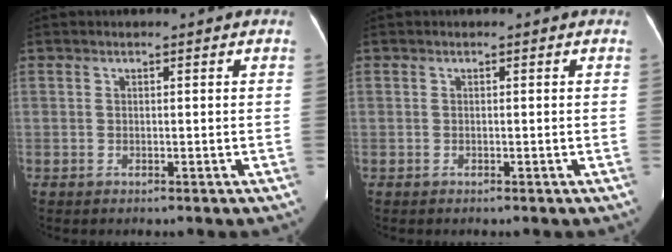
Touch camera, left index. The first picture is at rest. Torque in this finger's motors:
{"motor_torque": [0.00, 0.00, 0.00, 0.00]}